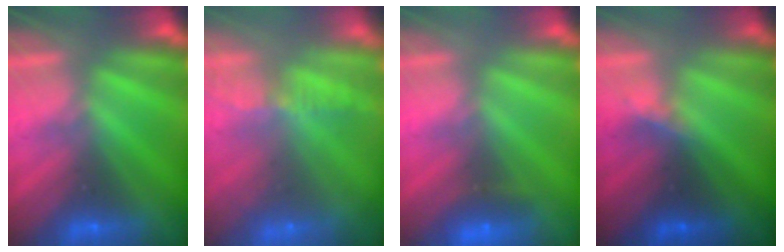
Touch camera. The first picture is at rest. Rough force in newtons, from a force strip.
{"total": 8.0}
{"total": 2.3}
{"total": 1.5}